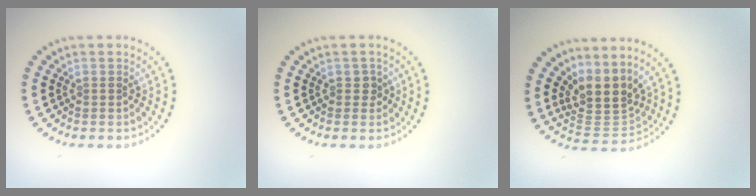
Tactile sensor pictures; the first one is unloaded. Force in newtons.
{"total": 0.9, "press": 0.9, "slide": 0.3}
{"total": 4.1, "press": 3.1, "slide": 2.8}